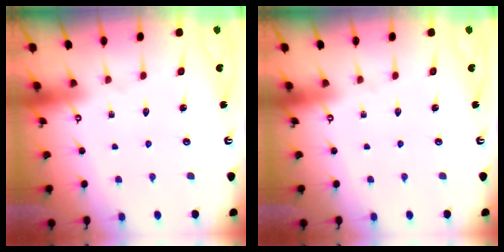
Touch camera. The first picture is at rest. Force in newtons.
{"total": 0.0}